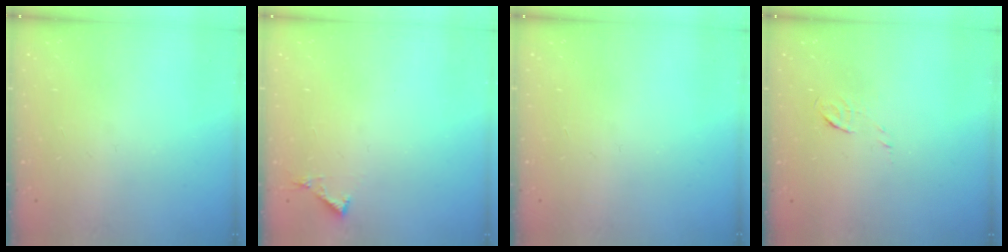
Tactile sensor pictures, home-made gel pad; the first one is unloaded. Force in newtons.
{"total": 4.1, "press": 4.1, "slide": 0.5}
{"total": 0.0}
{"total": 4.2, "press": 4.1, "slide": 1.1}